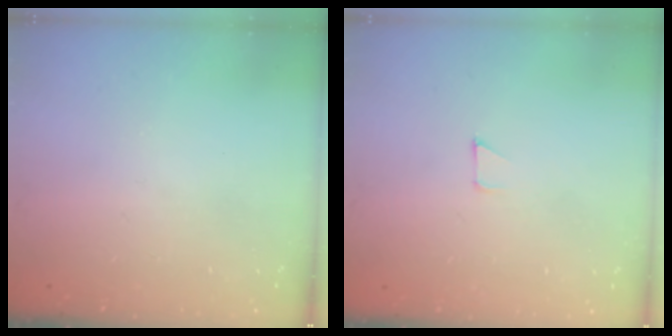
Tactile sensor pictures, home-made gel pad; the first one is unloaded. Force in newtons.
{"total": 2.6, "press": 2.6, "slide": 0.2}